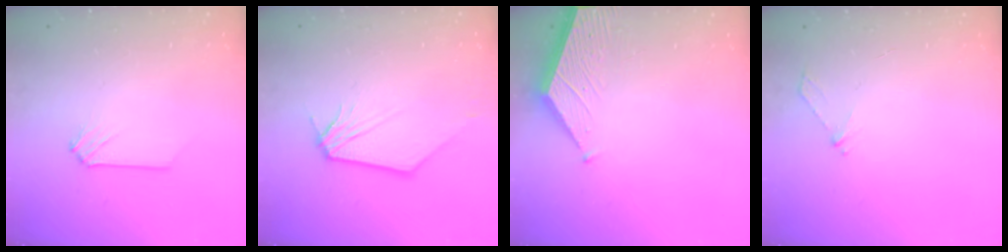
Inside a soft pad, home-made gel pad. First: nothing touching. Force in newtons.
{"total": 0.7, "press": 0.7, "slide": 0.2}
{"total": 3.5, "press": 3.5, "slide": 0.3}
{"total": 3.0, "press": 2.9, "slide": 0.4}